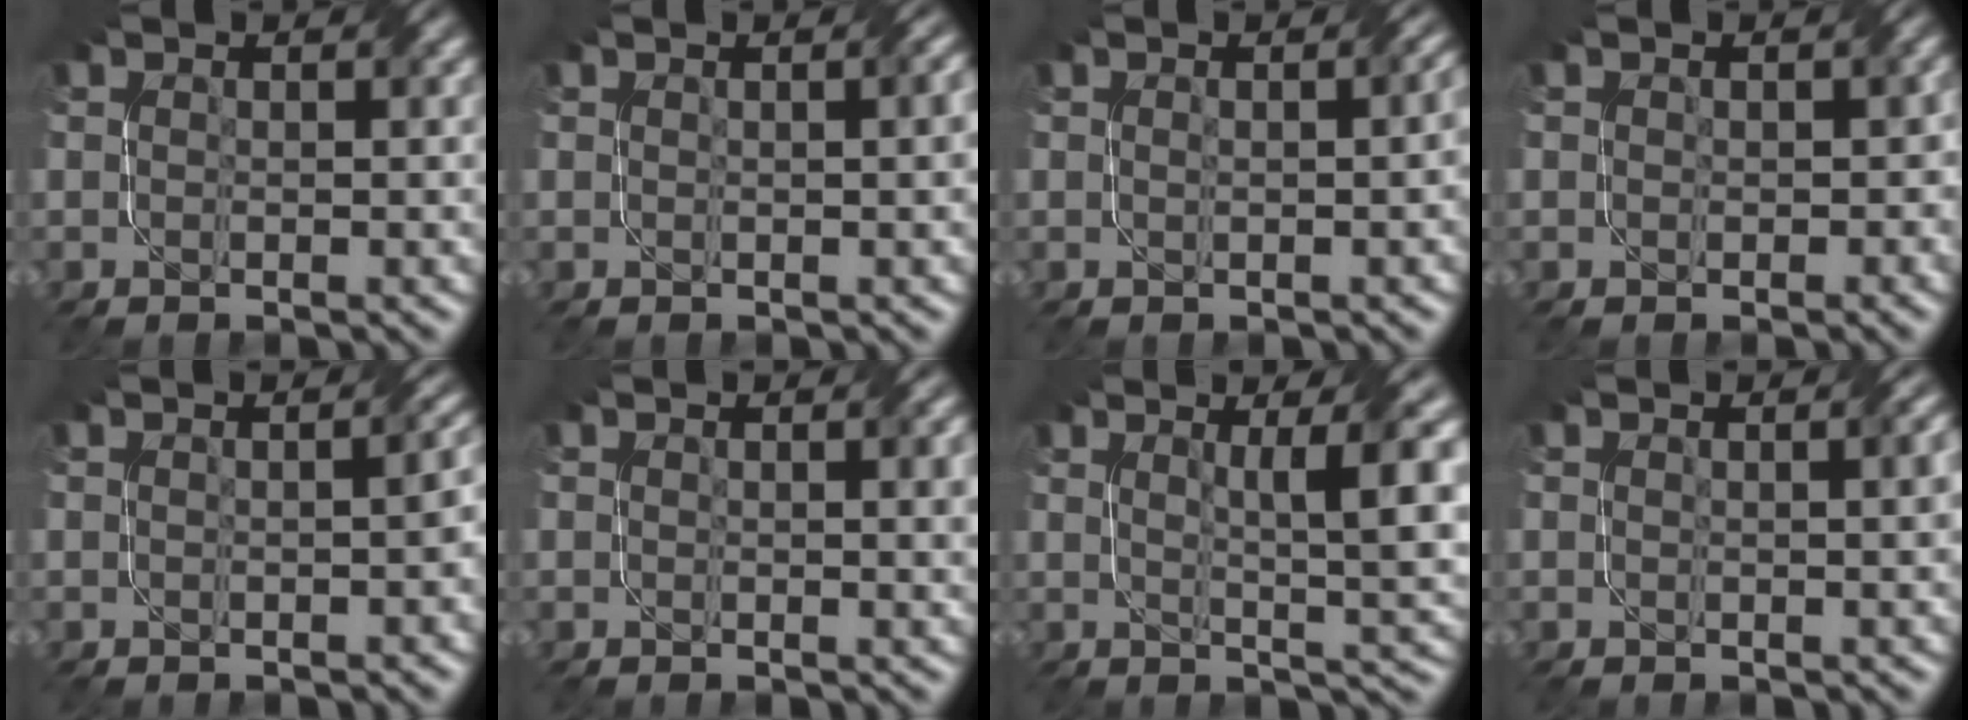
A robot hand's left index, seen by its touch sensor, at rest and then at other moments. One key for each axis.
{"total": 2.3, "fx": 0.4, "fy": 0.7, "fz": 2.1, "tx": -0.017, "ty": 0.007, "tz": 0.005}
{"total": 2.8, "fx": 0.2, "fy": 1.3, "fz": 2.5, "tx": -0.019, "ty": 0.014, "tz": 0.003}
{"total": 1.5, "fx": 0.1, "fy": 1.2, "fz": 0.8, "tx": -0.009, "ty": -0.003, "tz": 0.002}
{"total": 2.2, "fx": -0.2, "fy": 0.7, "fz": 2.1, "tx": -0.019, "ty": 0.008, "tz": -0.001}
{"total": 2.4, "fx": 0.8, "fy": 0.6, "fz": 2.1, "tx": -0.021, "ty": 0.004, "tz": 0.011}
{"total": 6.5, "fx": 1.9, "fy": 1.2, "fz": 6.1, "tx": -0.077, "ty": -0.002, "tz": 0.032}
{"total": 2.7, "fx": 0.6, "fy": 0.9, "fz": 2.5, "tx": -0.018, "ty": 0.007, "tz": 0.006}